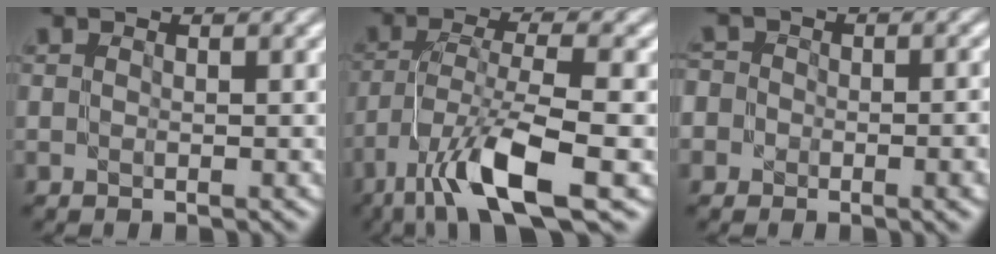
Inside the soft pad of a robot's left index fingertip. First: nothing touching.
{"total": 9.3, "force": [-5.2, 1.9, 7.5], "torque": [-0.133, 0.002, -0.097]}
{"total": 7.1, "force": [-2.5, 5.6, 3.5], "torque": [-0.020, 0.018, -0.073]}